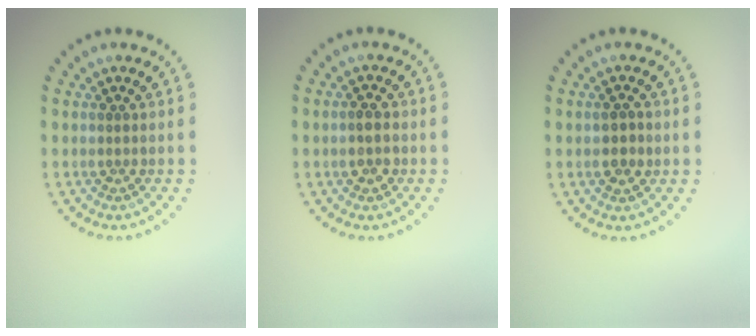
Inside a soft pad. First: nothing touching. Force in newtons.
{"total": 1.8, "press": 1.8, "slide": 0.1}
{"total": 1.3, "press": 1.3, "slide": 0.1}